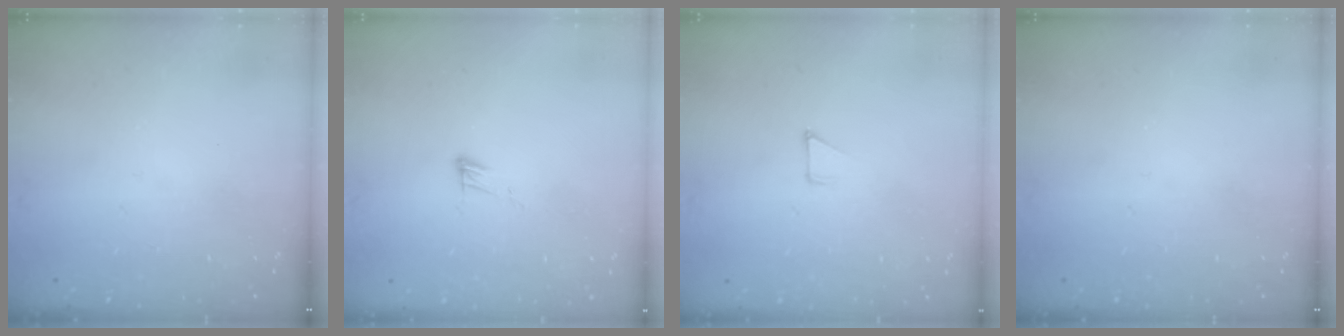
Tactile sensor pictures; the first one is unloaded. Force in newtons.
{"total": 4.0, "press": 4.0, "slide": 0.3}
{"total": 2.8, "press": 2.8, "slide": 0.2}
{"total": 0.0}